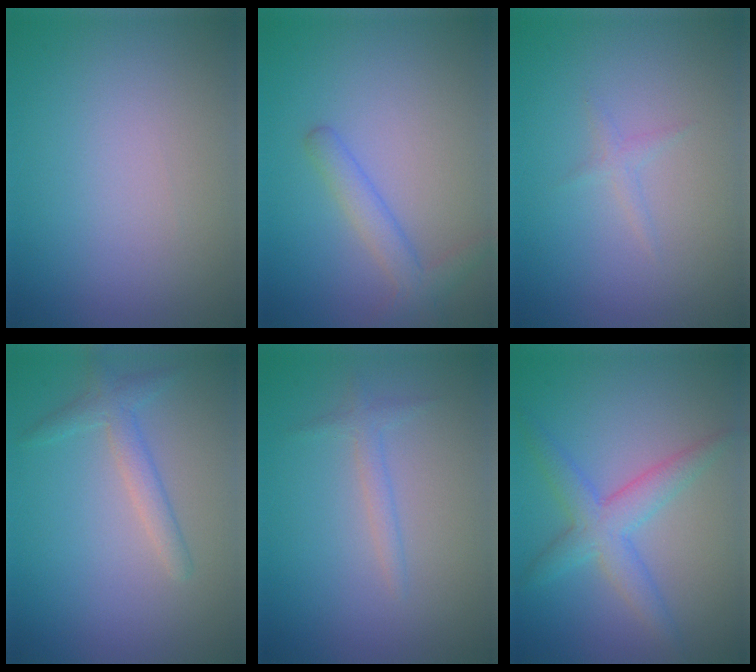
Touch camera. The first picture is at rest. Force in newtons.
{"total": 2.4, "press": 2.4, "slide": 0.1}
{"total": 0.9, "press": 0.9, "slide": 0.0}
{"total": 2.1, "press": 2.1, "slide": 0.1}
{"total": 1.3, "press": 1.3, "slide": 0.0}
{"total": 3.9, "press": 3.9, "slide": 0.2}